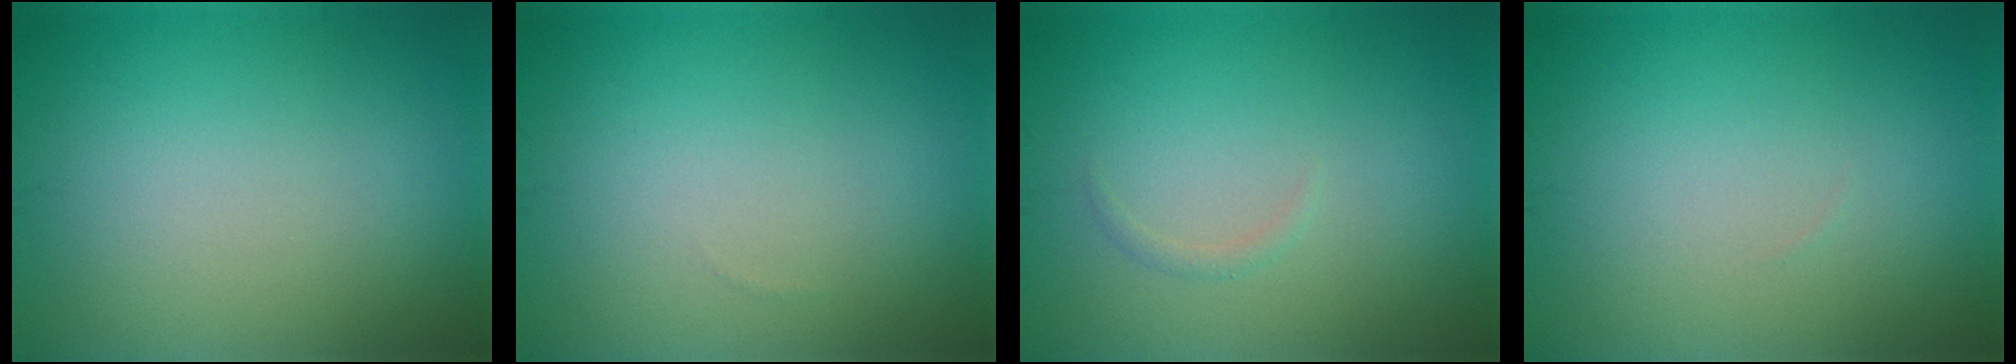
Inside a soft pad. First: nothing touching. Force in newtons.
{"total": 0.0}
{"total": 0.6, "press": 0.6, "slide": 0.0}
{"total": 0.0}